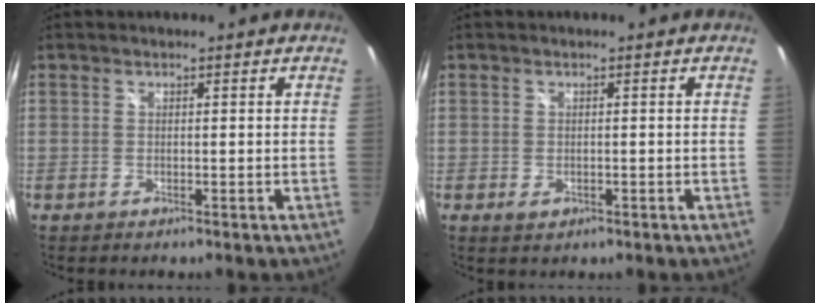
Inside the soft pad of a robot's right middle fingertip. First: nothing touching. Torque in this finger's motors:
{"motor_torque": [0.24, -0.19, 0.07, 0.02]}